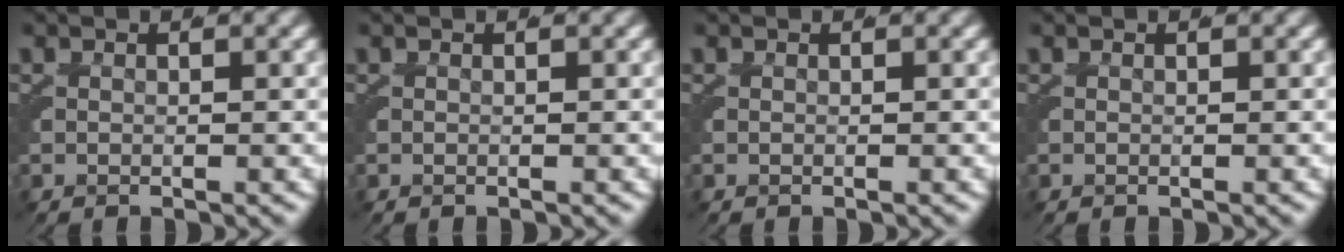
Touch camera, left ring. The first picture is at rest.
{"total": 0.0}
{"total": 0.0}
{"total": 0.0}